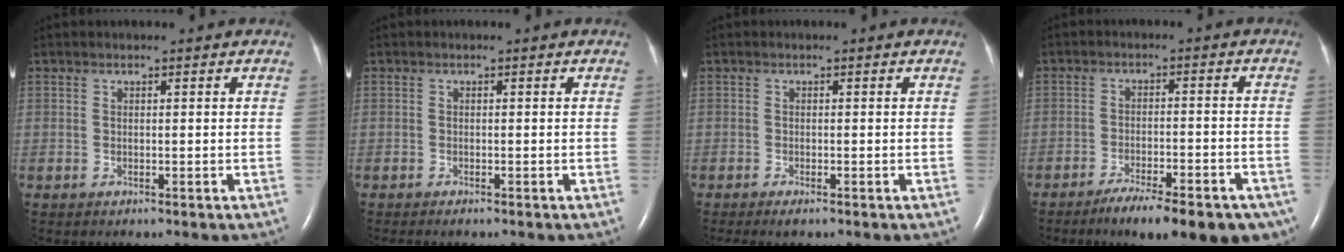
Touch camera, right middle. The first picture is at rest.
{"total": 1.0, "force": [-0.8, 0.1, 0.5], "torque": [-0.009, -0.002, -0.012]}
{"total": 1.8, "force": [-1.3, 0.2, 1.2], "torque": [-0.022, -0.007, -0.021]}
{"total": 13.9, "force": [-10.1, 3.6, 8.8], "torque": [-0.082, 0.005, -0.143]}